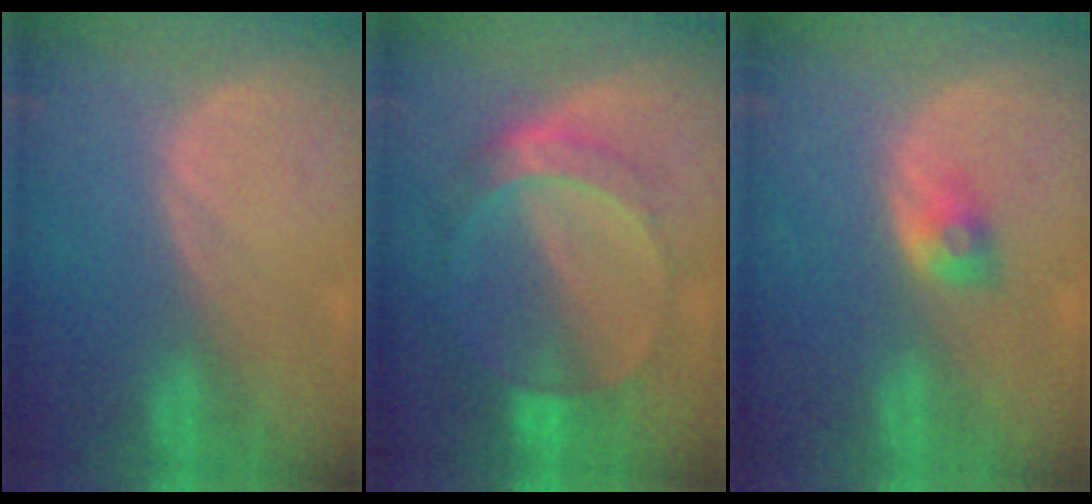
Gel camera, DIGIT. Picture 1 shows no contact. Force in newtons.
{"total": 7.2, "press": 6.4, "slide": 3.4}
{"total": 2.6, "press": 2.4, "slide": 1.0}